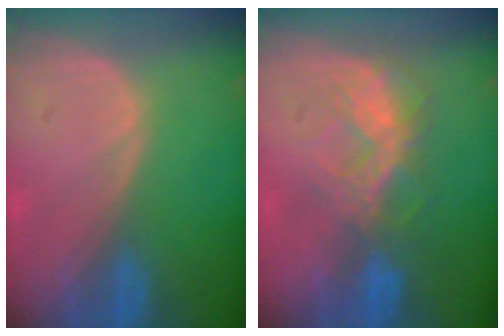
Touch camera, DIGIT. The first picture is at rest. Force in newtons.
{"total": 6.5, "press": 6.5, "slide": 0.4}